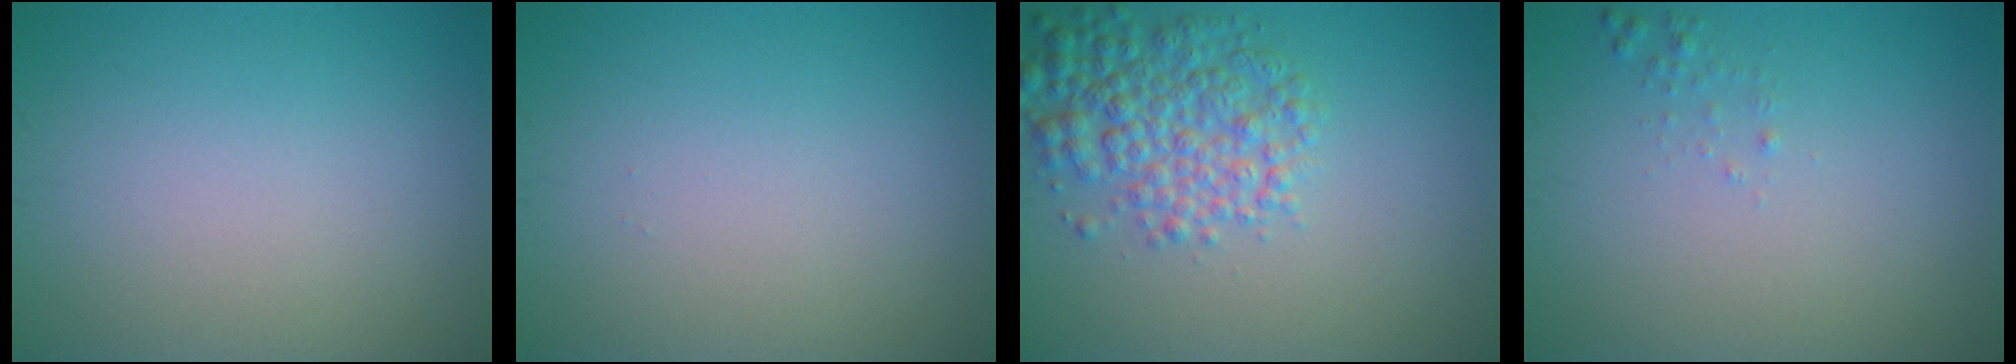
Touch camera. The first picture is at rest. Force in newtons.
{"total": 0.0}
{"total": 5.0, "press": 5.0, "slide": 0.1}
{"total": 0.6, "press": 0.6, "slide": 0.0}